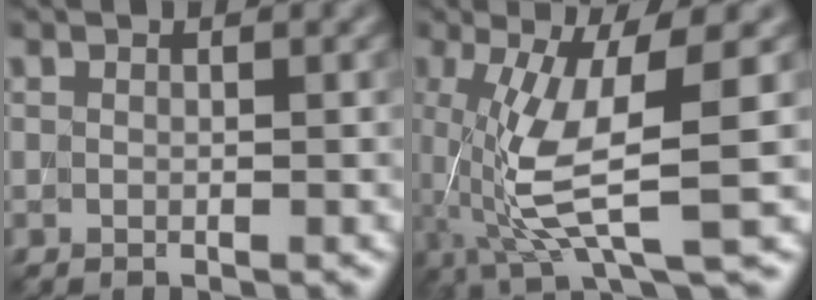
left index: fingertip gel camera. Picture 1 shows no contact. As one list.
[{"total": 8.3, "force": [0.2, 1.9, 8.1], "torque": [-0.163, -0.008, 0.008]}]